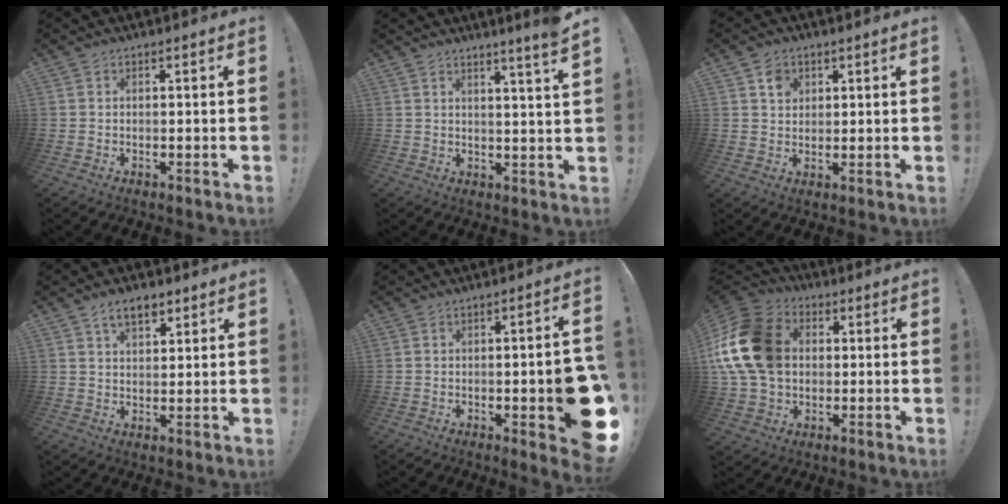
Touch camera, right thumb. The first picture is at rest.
{"total": 5.7, "force": [3.8, -1.1, 4.1], "torque": [-0.056, -0.035, 0.057]}
{"total": 4.5, "force": [2.3, 3.7, 1.2], "torque": [-0.012, -0.006, 0.039]}
{"total": 6.3, "force": [3.7, 3.6, 3.7], "torque": [-0.059, -0.006, 0.067]}
{"total": 10.8, "force": [-2.8, 2.7, 10.1], "torque": [-0.117, -0.001, -0.039]}
{"total": 21.2, "force": [2.9, 16.0, 13.6], "torque": [-0.251, 0.006, 0.060]}